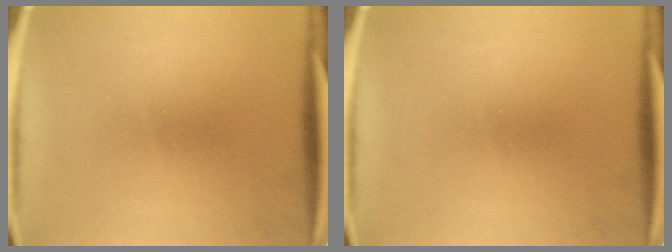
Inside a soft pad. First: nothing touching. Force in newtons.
{"total": 0.0}